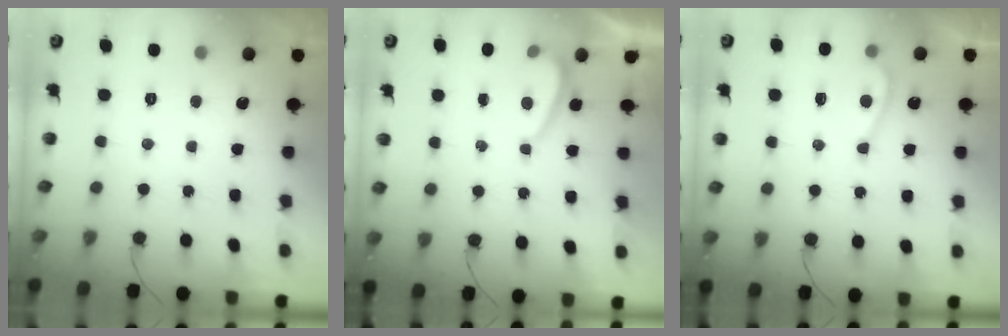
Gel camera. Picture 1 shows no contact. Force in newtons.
{"total": 0.6, "press": 0.3, "slide": 0.5}
{"total": 5.0, "press": 4.8, "slide": 1.2}